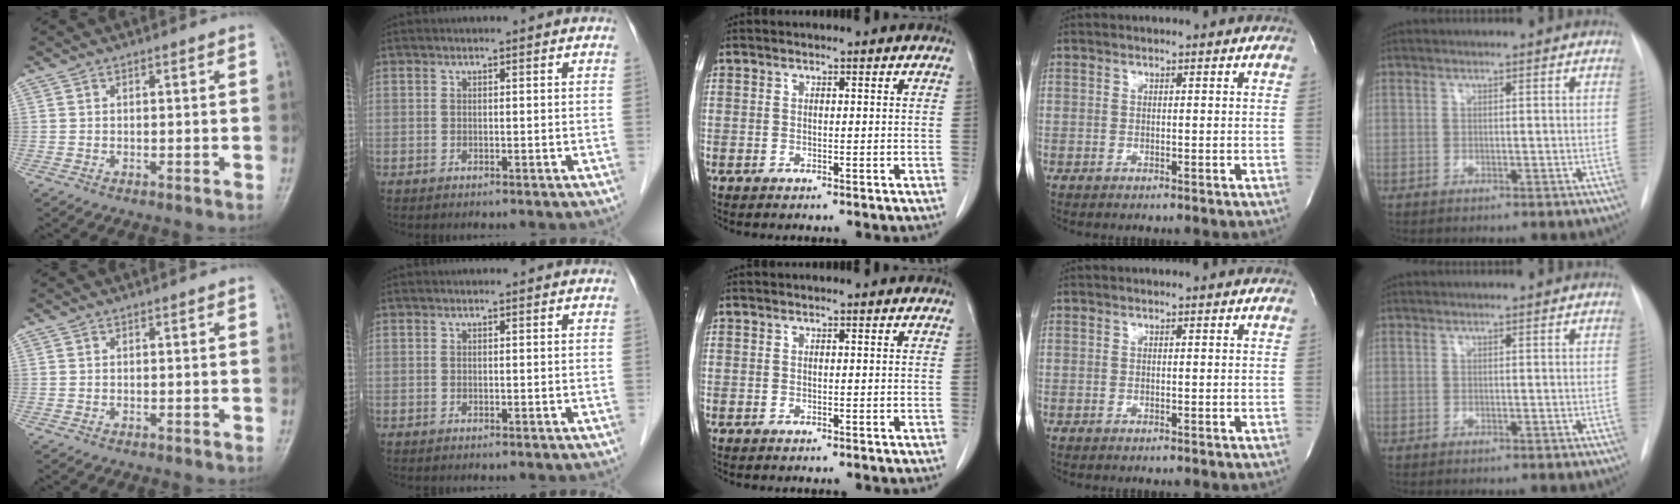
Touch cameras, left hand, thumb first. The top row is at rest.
{}